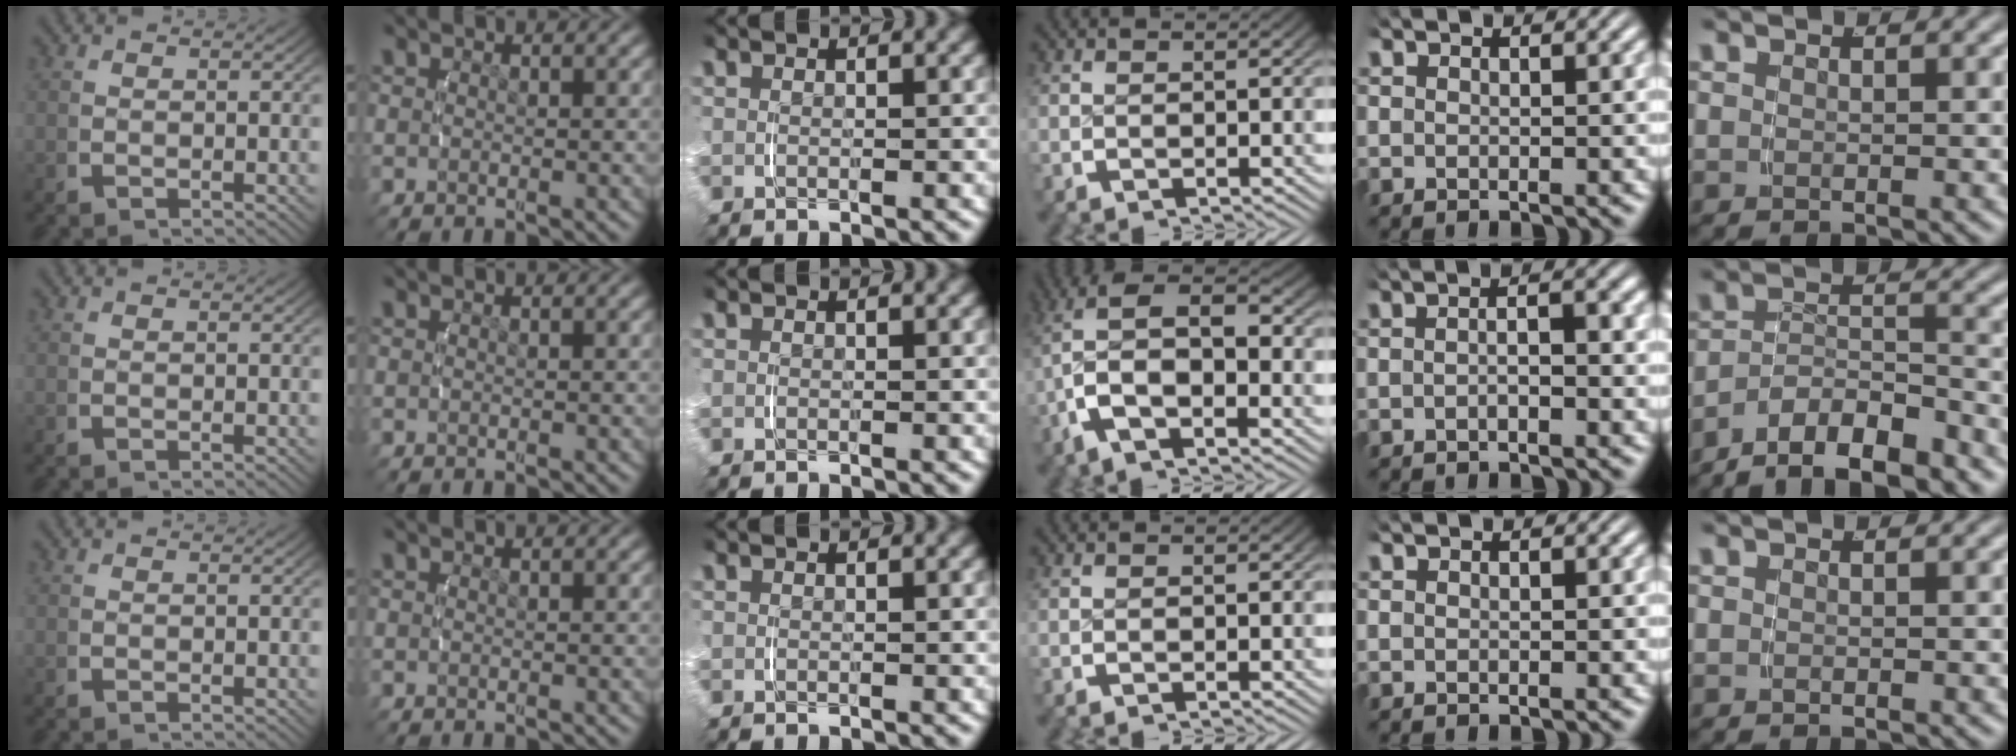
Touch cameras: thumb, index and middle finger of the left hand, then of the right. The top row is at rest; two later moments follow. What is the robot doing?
{"motion": "lift_and_place", "object": "napkin"}